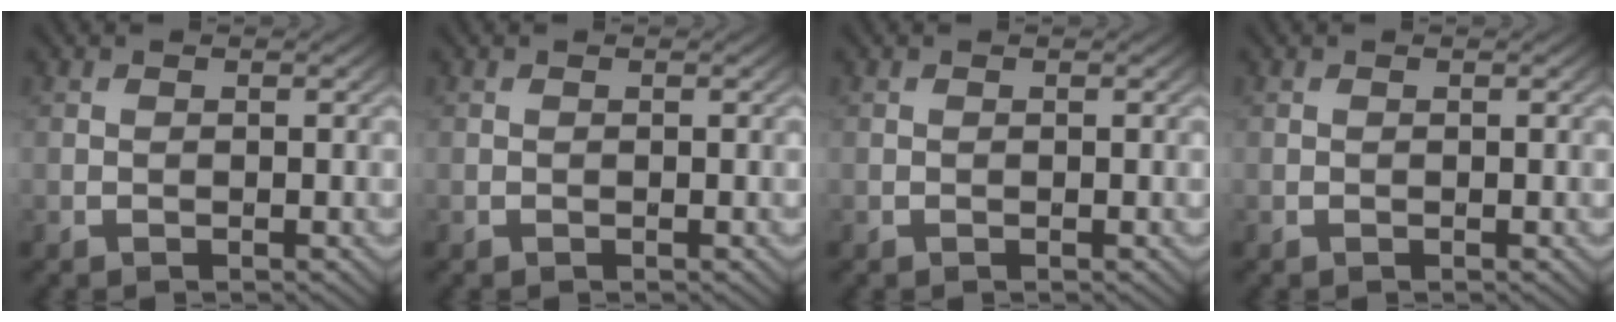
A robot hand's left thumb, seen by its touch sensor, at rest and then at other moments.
{"total": 0.0}
{"total": 0.0}
{"total": 0.0}